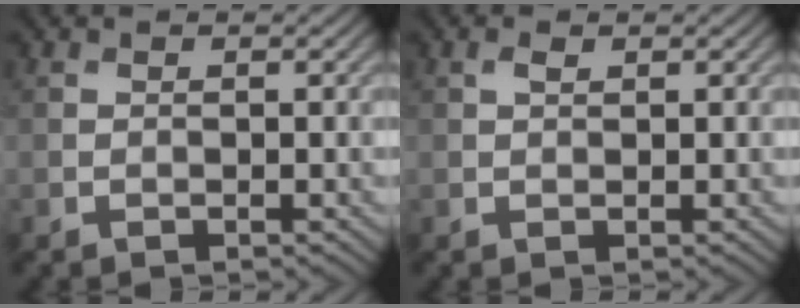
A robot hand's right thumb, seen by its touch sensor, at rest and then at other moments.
{"total": 0.9, "force": [0.5, 0.5, 0.6], "torque": [-0.015, 0.002, 0.011]}